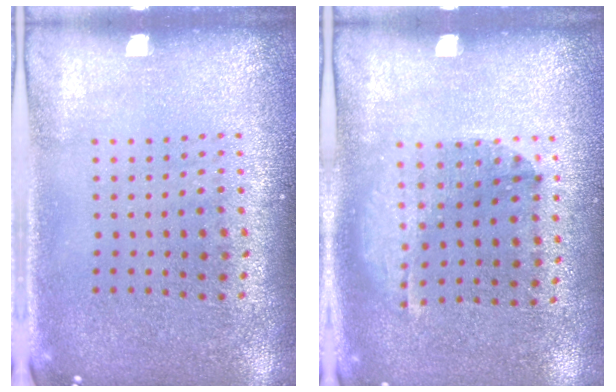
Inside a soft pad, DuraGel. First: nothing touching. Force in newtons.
{"total": 1.0, "press": 1.0, "slide": 0.3}